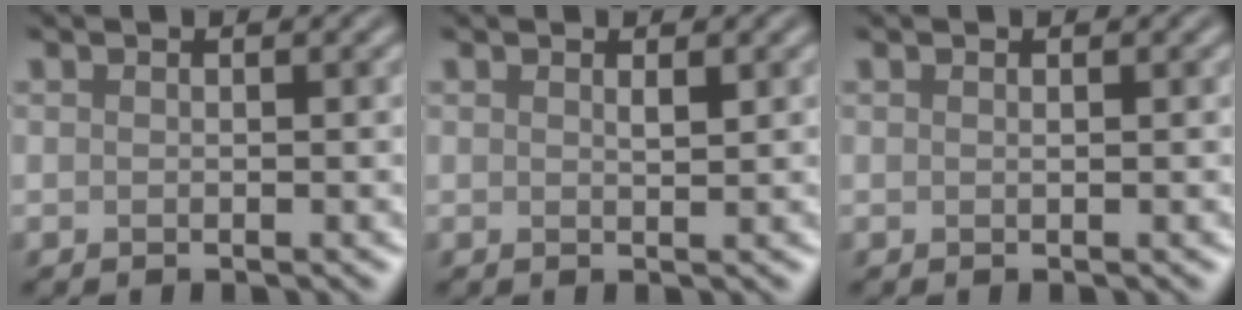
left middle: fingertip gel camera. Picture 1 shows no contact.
{"total": 0.7, "force": [0.5, 0.1, 0.5], "torque": [-0.007, -0.003, 0.008]}
{"total": 0.0}